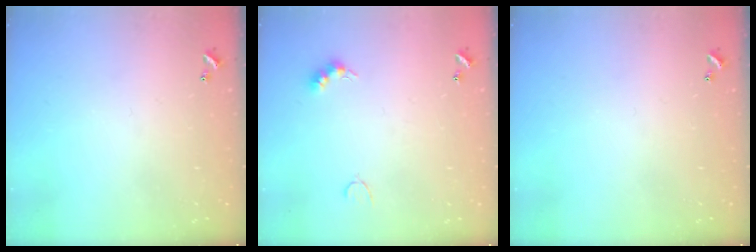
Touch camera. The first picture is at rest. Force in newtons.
{"total": 4.9, "press": 4.8, "slide": 0.8}
{"total": 0.0}